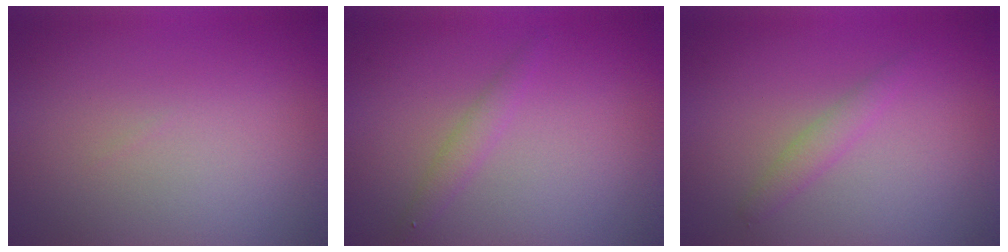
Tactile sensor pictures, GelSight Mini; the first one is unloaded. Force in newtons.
{"total": 1.3, "press": 1.3, "slide": 0.0}
{"total": 1.5, "press": 1.5, "slide": 0.1}